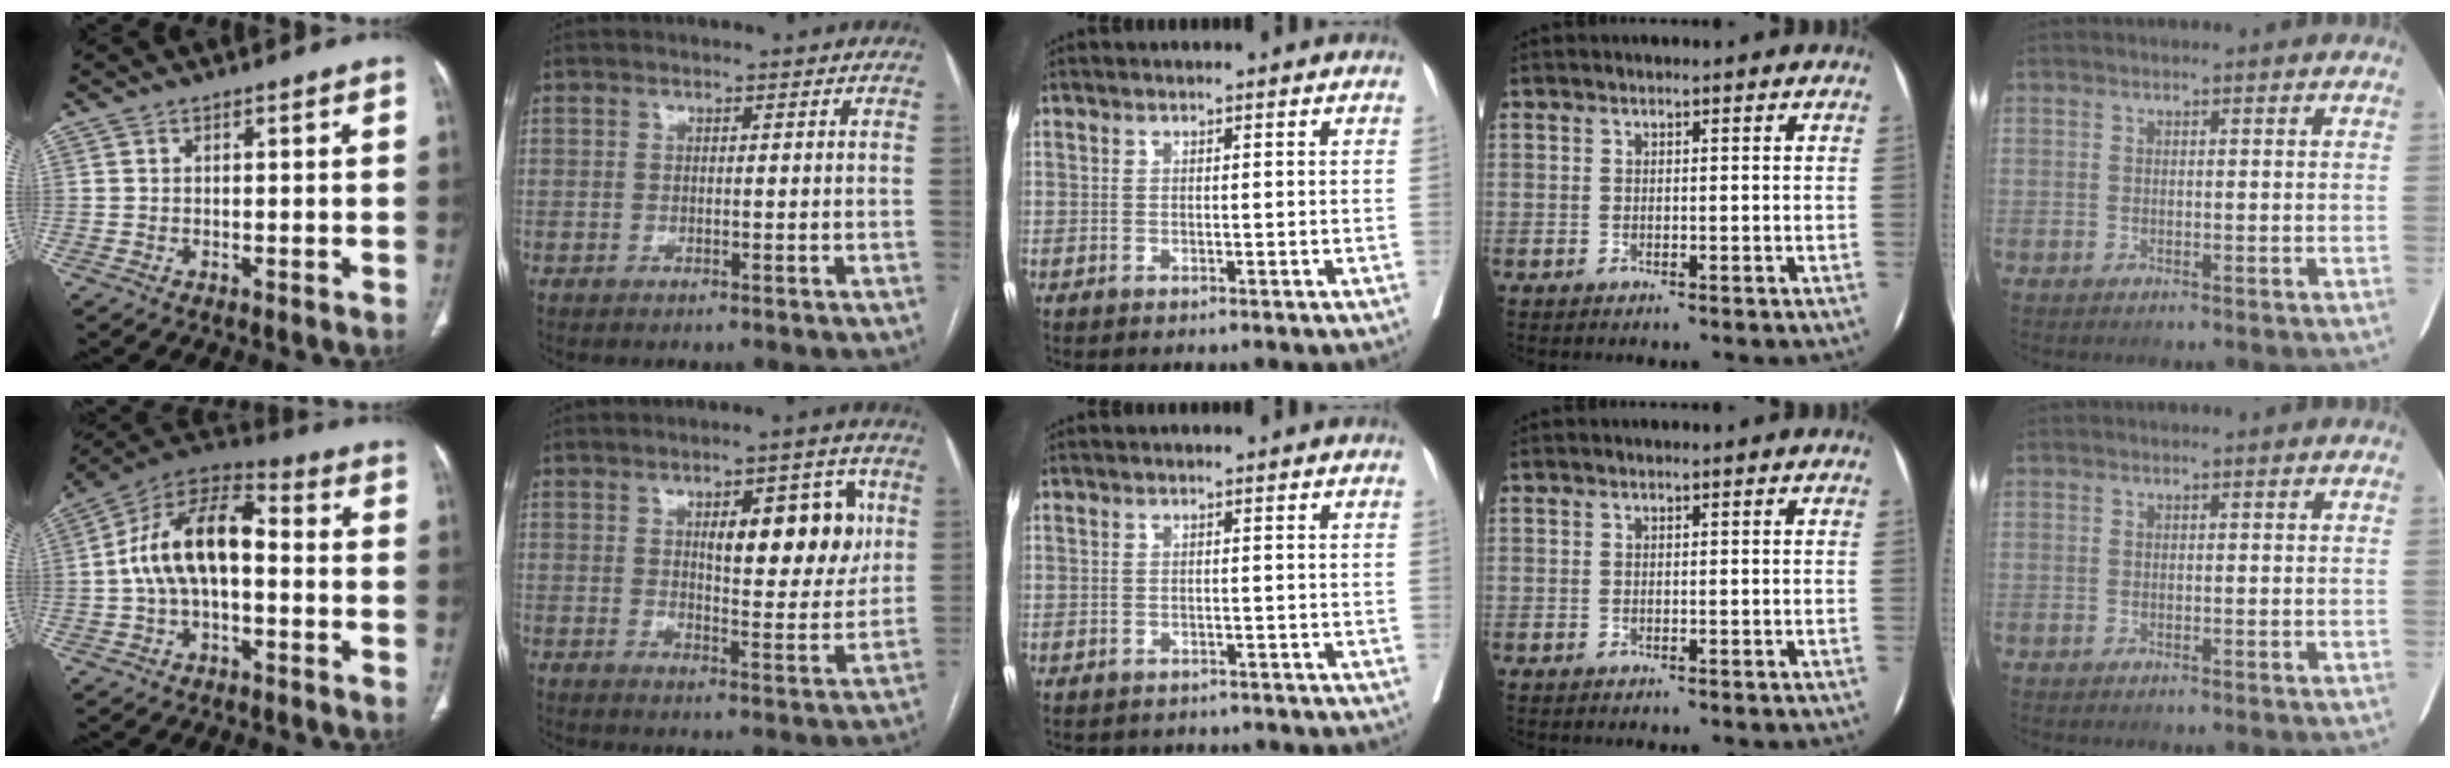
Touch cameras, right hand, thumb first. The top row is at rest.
{"thumb": {"total": 15.0, "force": [-0.7, 8.1, 12.6], "torque": [-0.218, 0.046, -0.024]}, "index": {"total": 11.9, "force": [3.5, 3.9, 10.7], "torque": [-0.141, 0.011, 0.053]}, "middle": {"total": 9.4, "force": [-8.6, 2.7, 2.4], "torque": [-0.040, 0.001, -0.092]}}